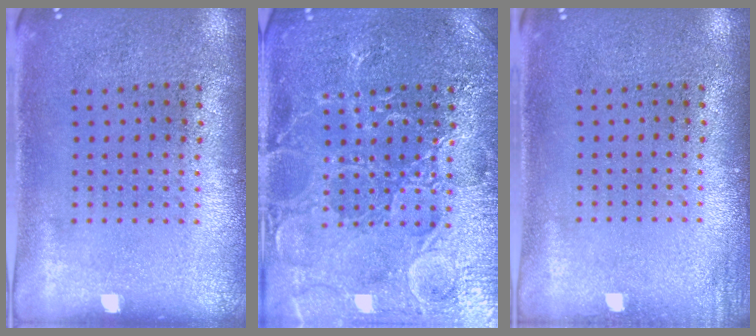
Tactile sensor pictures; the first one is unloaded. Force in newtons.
{"total": 4.7, "press": 4.6, "slide": 0.6}
{"total": 0.9, "press": 0.9, "slide": 0.1}